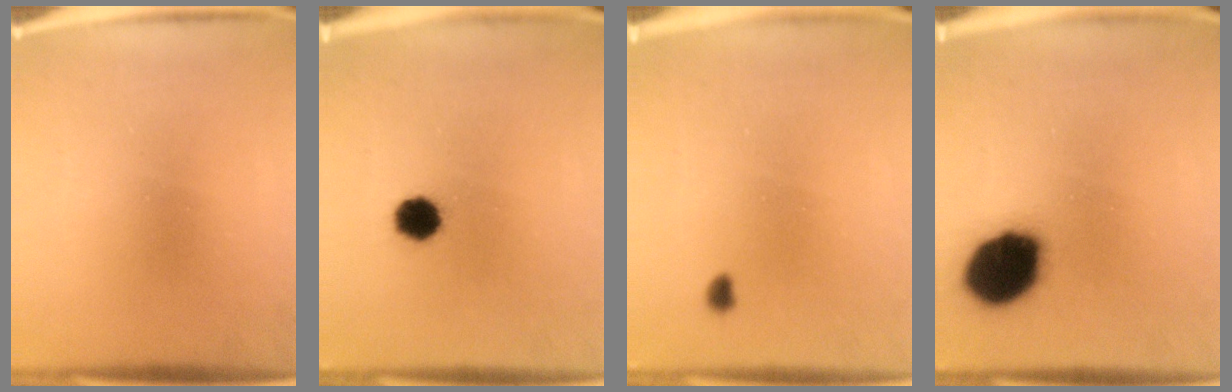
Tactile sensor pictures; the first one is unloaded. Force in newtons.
{"total": 5.3}
{"total": 0.9}
{"total": 17.3}